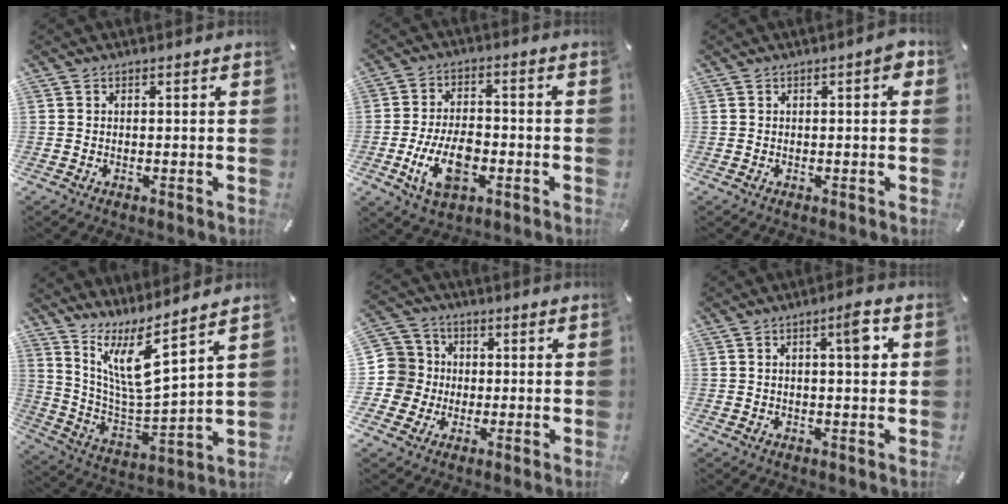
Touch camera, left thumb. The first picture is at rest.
{"total": 11.3, "force": [-3.6, 6.6, 8.5], "torque": [-0.170, 0.004, -0.062]}
{"total": 2.5, "force": [0.2, 0.9, 2.4], "torque": [-0.036, 0.006, -0.001]}
{"total": 11.9, "force": [8.6, 1.9, 7.9], "torque": [-0.181, -0.067, 0.149]}
{"total": 8.7, "force": [-0.8, 8.6, 0.6], "torque": [-0.028, 0.011, -0.011]}
{"total": 6.3, "force": [1.7, 1.6, 5.9], "torque": [-0.076, -0.009, 0.017]}